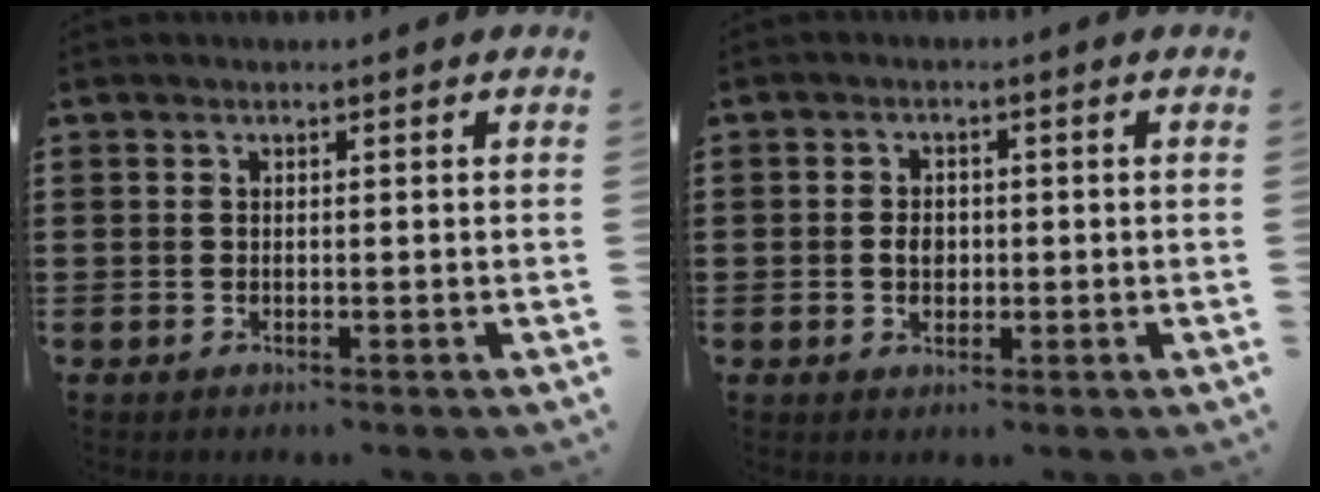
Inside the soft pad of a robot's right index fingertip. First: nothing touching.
{"total": 2.6, "force": [-0.2, 1.9, 1.7], "torque": [-0.028, 0.003, -0.008]}